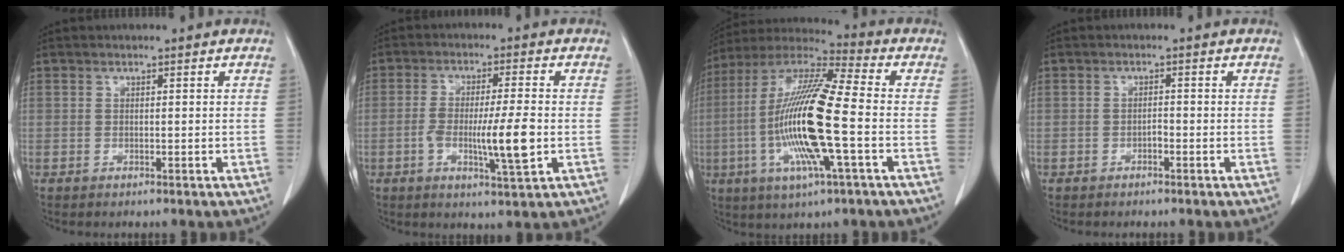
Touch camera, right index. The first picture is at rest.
{"total": 8.5, "force": [-1.7, 0.6, 8.3], "torque": [-0.147, -0.007, -0.030]}
{"total": 18.4, "force": [-3.5, 1.4, 18.0], "torque": [-0.372, -0.010, -0.072]}
{"total": 0.9, "force": [-0.6, 0.3, 0.6], "torque": [-0.011, 0.002, -0.011]}